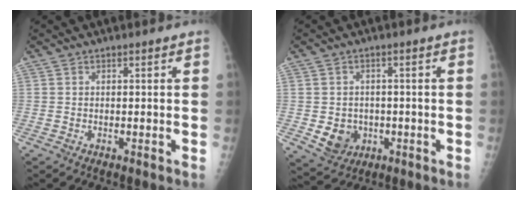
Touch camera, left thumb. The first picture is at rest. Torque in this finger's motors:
{"motor_torque": [0.36, 0.39, 0.36, -0.16, 0.01]}